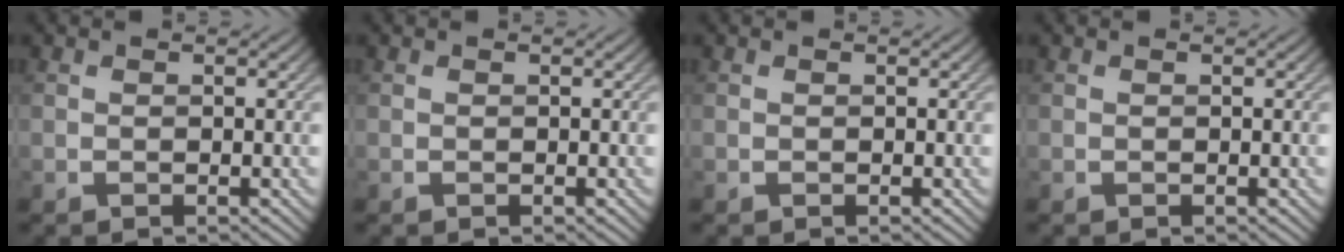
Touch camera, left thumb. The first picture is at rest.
{"total": 0.0}
{"total": 0.0}
{"total": 0.0}